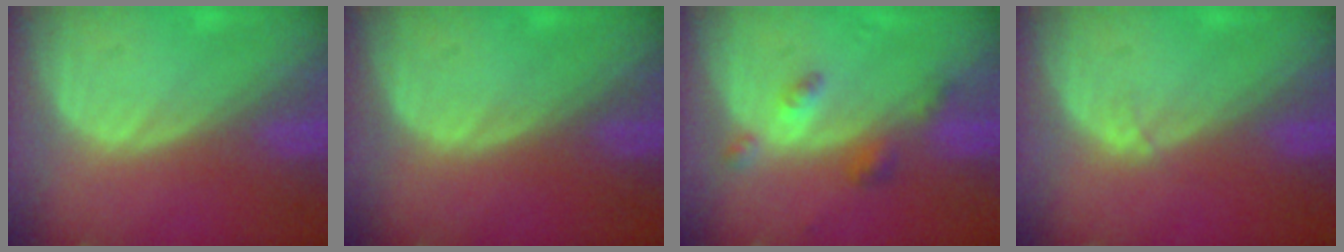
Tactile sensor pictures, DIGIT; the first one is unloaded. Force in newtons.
{"total": 0.0}
{"total": 4.2, "press": 3.9, "slide": 1.6}
{"total": 0.5, "press": 0.5, "slide": 0.1}